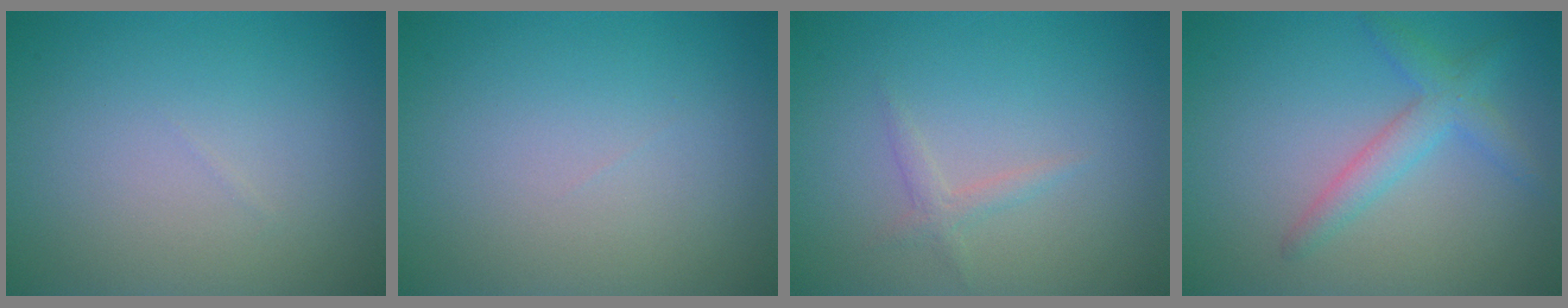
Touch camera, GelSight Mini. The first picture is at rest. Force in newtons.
{"total": 0.0}
{"total": 1.2, "press": 1.2, "slide": 0.1}
{"total": 2.7, "press": 2.7, "slide": 0.1}